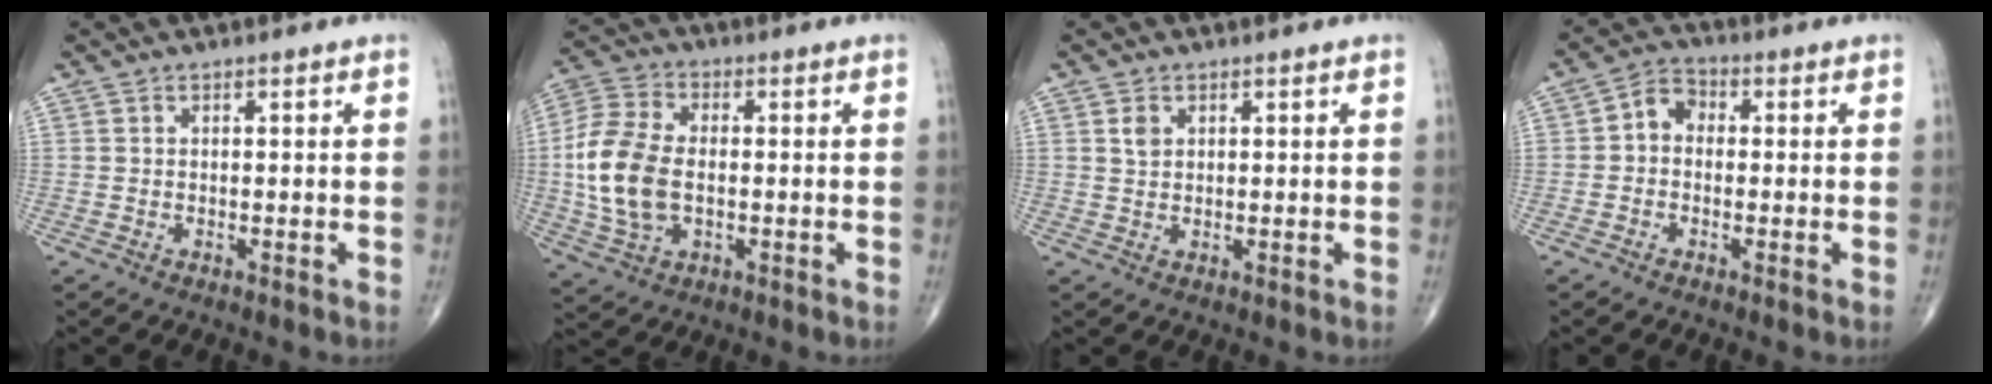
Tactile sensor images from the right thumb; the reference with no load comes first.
{"total": 13.6, "force": [-0.8, 8.4, 10.7], "torque": [-0.229, 0.011, -0.016]}
{"total": 2.0, "force": [0.8, 1.4, 1.2], "torque": [-0.018, -0.002, 0.016]}
{"total": 4.7, "force": [-0.2, 3.7, 2.9], "torque": [-0.032, 0.017, -0.019]}